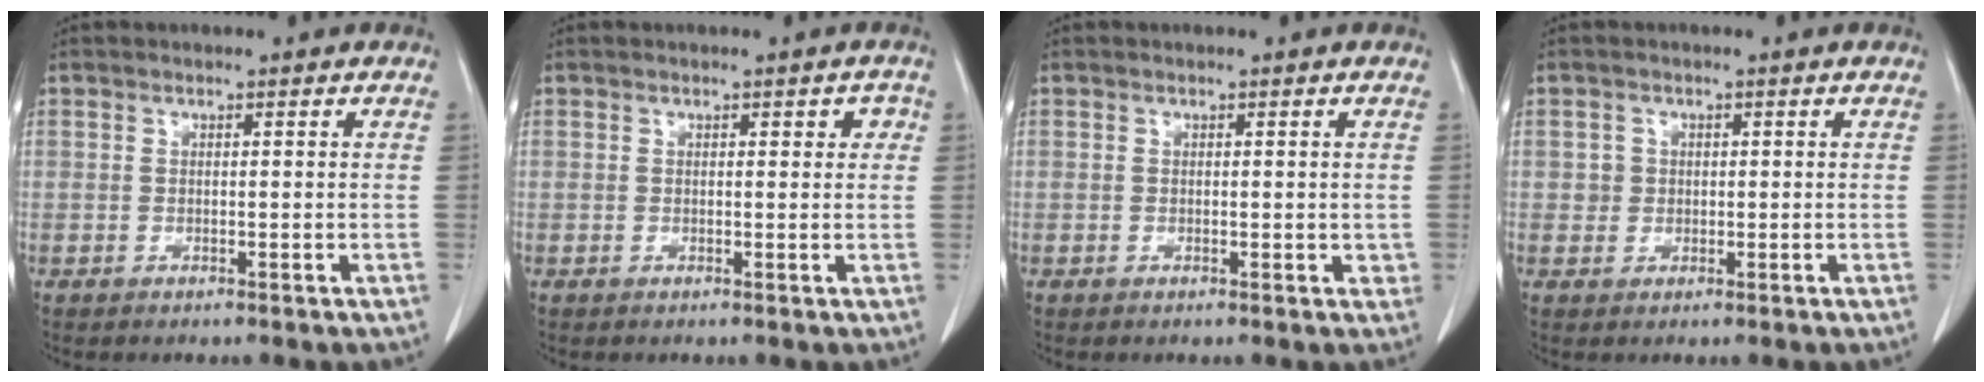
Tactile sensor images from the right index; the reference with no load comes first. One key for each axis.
{"total": 1.7, "fx": 0.6, "fy": 0.9, "fz": 1.4, "tx": -0.010, "ty": 0.008, "tz": 0.006}
{"total": 1.4, "fx": 0.0, "fy": 0.8, "fz": 1.2, "tx": -0.010, "ty": -0.002, "tz": 0.003}
{"total": 1.7, "fx": 0.2, "fy": 1.7, "fz": 0.3, "tx": 0.001, "ty": 0.003, "tz": 0.003}